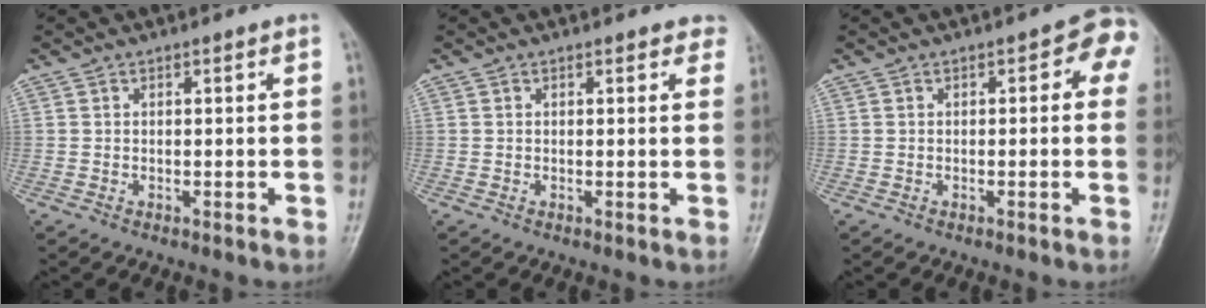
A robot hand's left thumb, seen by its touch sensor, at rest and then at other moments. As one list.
[{"total": 2.4, "force": [1.9, 1.2, 0.7], "torque": [0.017, -0.004, 0.006]}, {"total": 5.0, "force": [0.8, 2.8, 4.1], "torque": [-0.016, 0.015, -0.004]}]